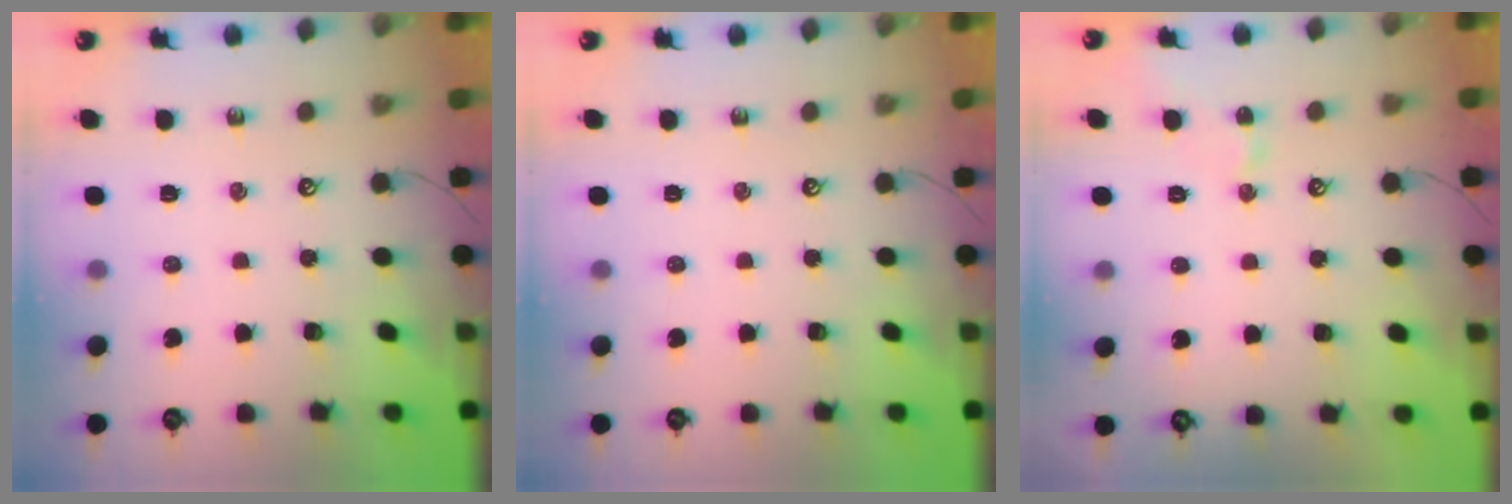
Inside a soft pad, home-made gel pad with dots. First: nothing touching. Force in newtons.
{"total": 0.0}
{"total": 2.8, "press": 2.7, "slide": 0.6}